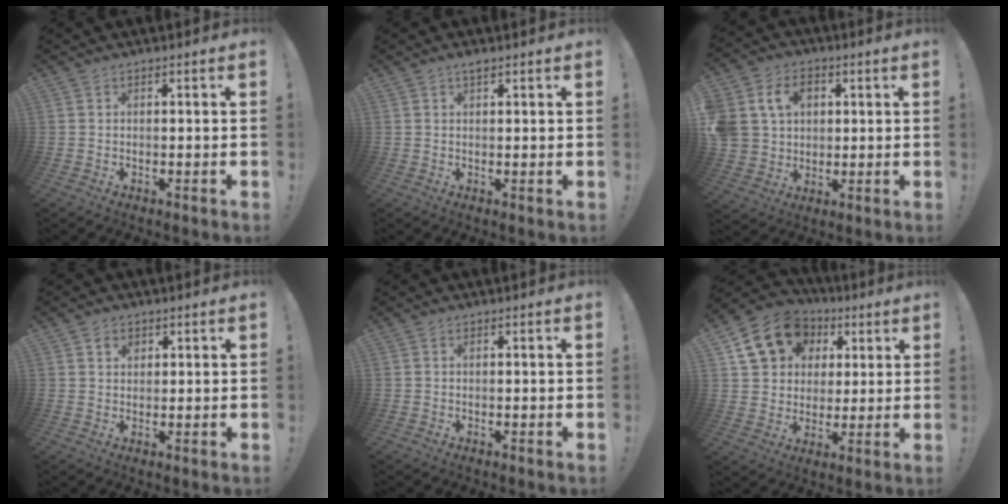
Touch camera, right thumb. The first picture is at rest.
{"total": 1.6, "force": [1.2, 0.3, 1.0], "torque": [-0.010, -0.004, 0.019]}
{"total": 12.9, "force": [4.2, 10.5, 6.2], "torque": [-0.114, -0.005, 0.086]}
{"total": 2.4, "force": [1.1, 2.0, 0.9], "torque": [-0.004, -0.005, 0.017]}
{"total": 0.0}
{"total": 16.2, "force": [7.2, 12.7, 7.0], "torque": [-0.107, -0.025, 0.147]}